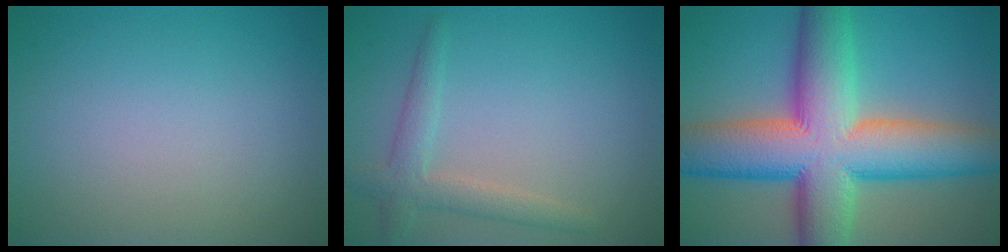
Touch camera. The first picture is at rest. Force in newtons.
{"total": 2.7, "press": 2.7, "slide": 0.1}
{"total": 14.8, "press": 14.8, "slide": 0.7}